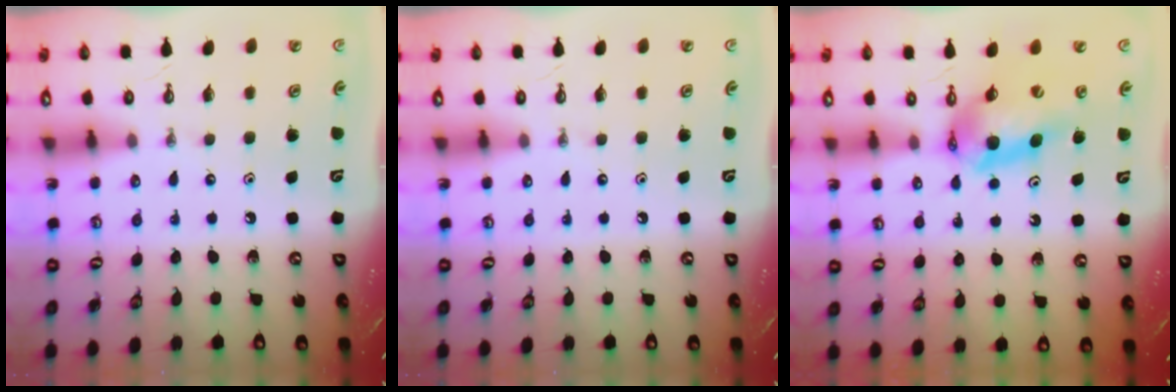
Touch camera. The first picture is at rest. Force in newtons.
{"total": 0.0}
{"total": 10.6, "press": 10.5, "slide": 0.9}